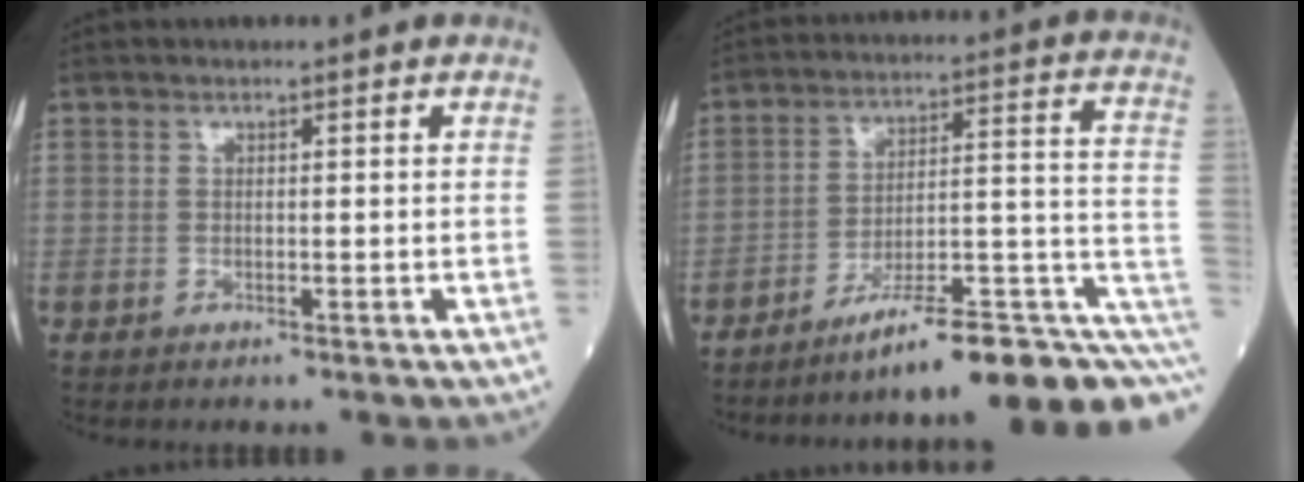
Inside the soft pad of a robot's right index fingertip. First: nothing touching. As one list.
[{"total": 16.6, "force": [-9.3, 2.2, 13.6], "torque": [-0.136, 0.043, -0.130]}]